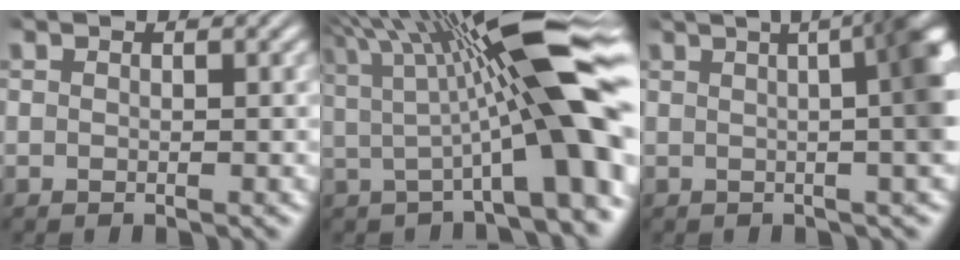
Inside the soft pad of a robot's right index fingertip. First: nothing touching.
{"total": 11.6, "force": [2.8, 2.0, 11.1], "torque": [-0.153, 0.019, 0.042]}
{"total": 14.3, "force": [4.5, 6.8, 11.8], "torque": [-0.107, 0.053, 0.041]}